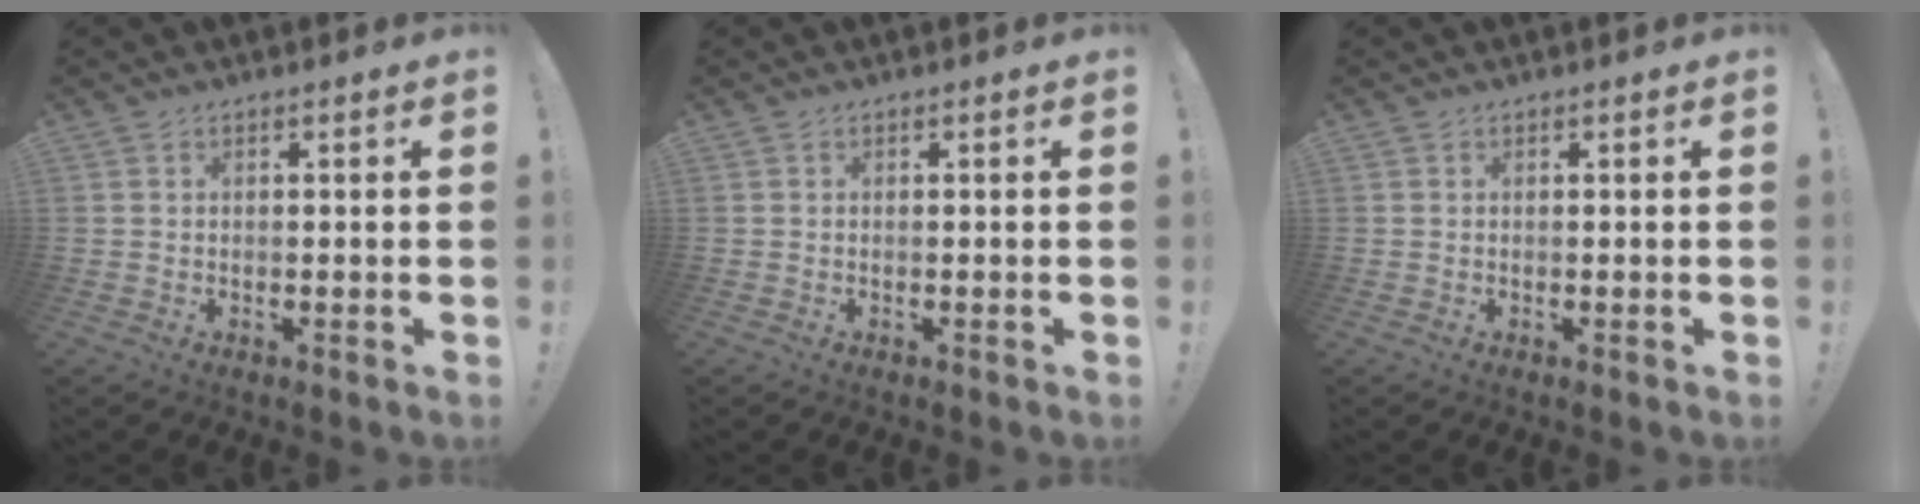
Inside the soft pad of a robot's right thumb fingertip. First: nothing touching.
{"total": 0.0}
{"total": 0.0}